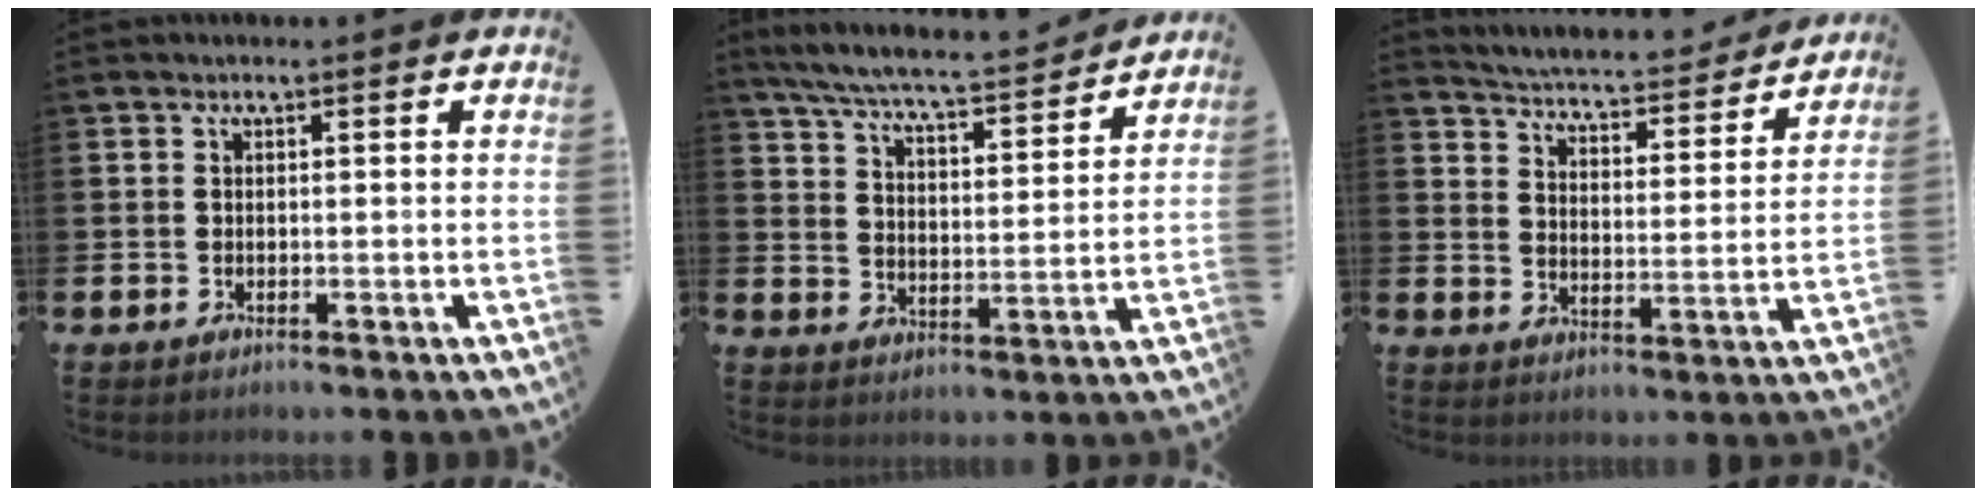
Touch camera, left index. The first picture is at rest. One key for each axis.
{"total": 7.0, "fx": 6.5, "fy": 0.3, "fz": 2.4, "tx": -0.072, "ty": -0.050, "tz": 0.109}
{"total": 4.6, "fx": 4.5, "fy": 0.4, "fz": 0.7, "tx": -0.037, "ty": -0.043, "tz": 0.071}